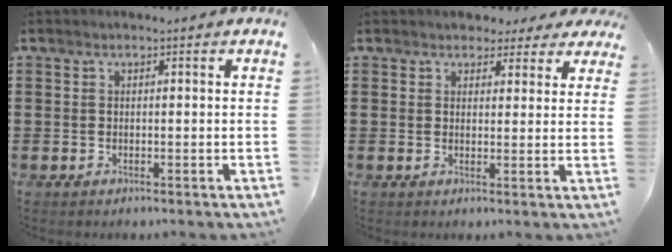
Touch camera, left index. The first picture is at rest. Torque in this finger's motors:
{"motor_torque": [2.14, 0.00, 0.26, -0.06]}